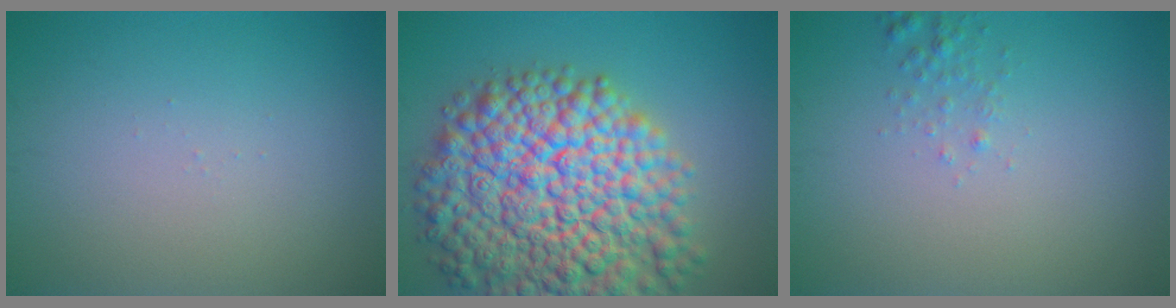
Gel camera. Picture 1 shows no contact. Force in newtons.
{"total": 15.0, "press": 15.0, "slide": 0.7}
{"total": 0.9, "press": 0.9, "slide": 0.1}